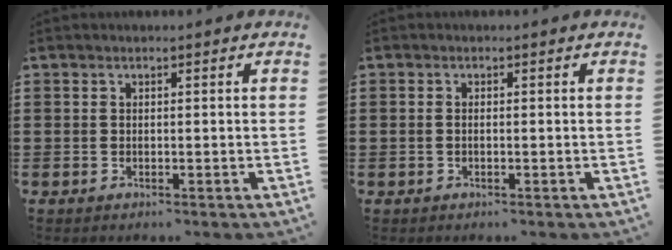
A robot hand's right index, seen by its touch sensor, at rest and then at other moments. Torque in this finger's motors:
{"motor_torque": [-0.09, 0.06, 0.02, -0.01]}